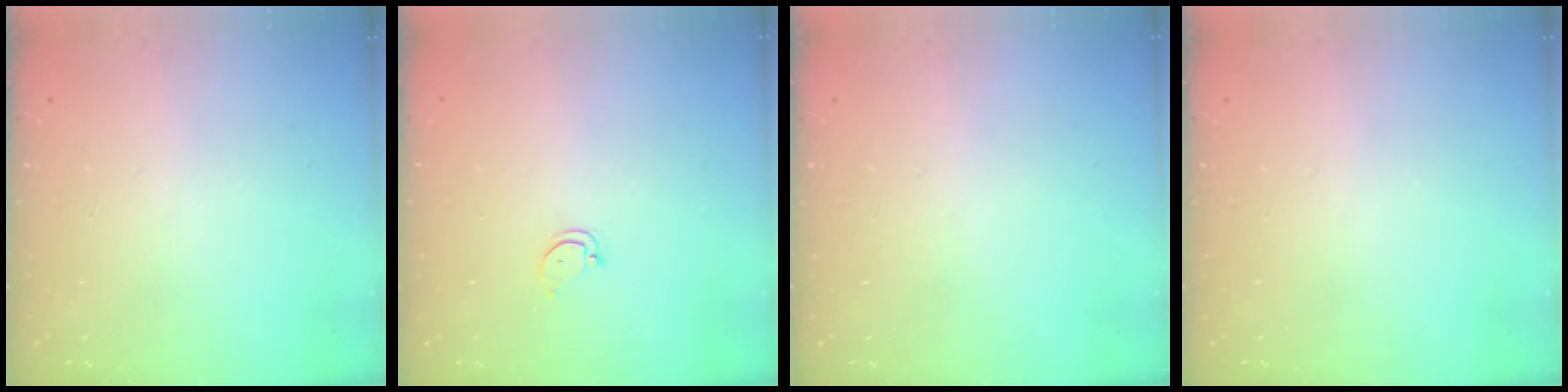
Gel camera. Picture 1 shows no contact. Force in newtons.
{"total": 3.1, "press": 3.1, "slide": 0.2}
{"total": 0.0}
{"total": 0.0}